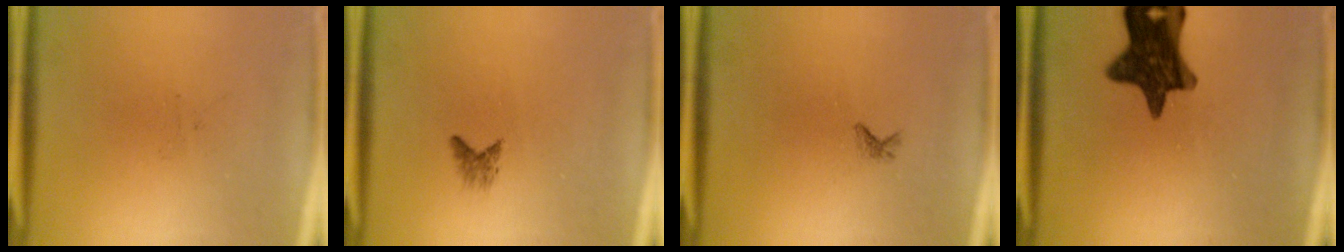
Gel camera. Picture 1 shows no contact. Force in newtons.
{"total": 1.1}
{"total": 0.6}
{"total": 13.0}